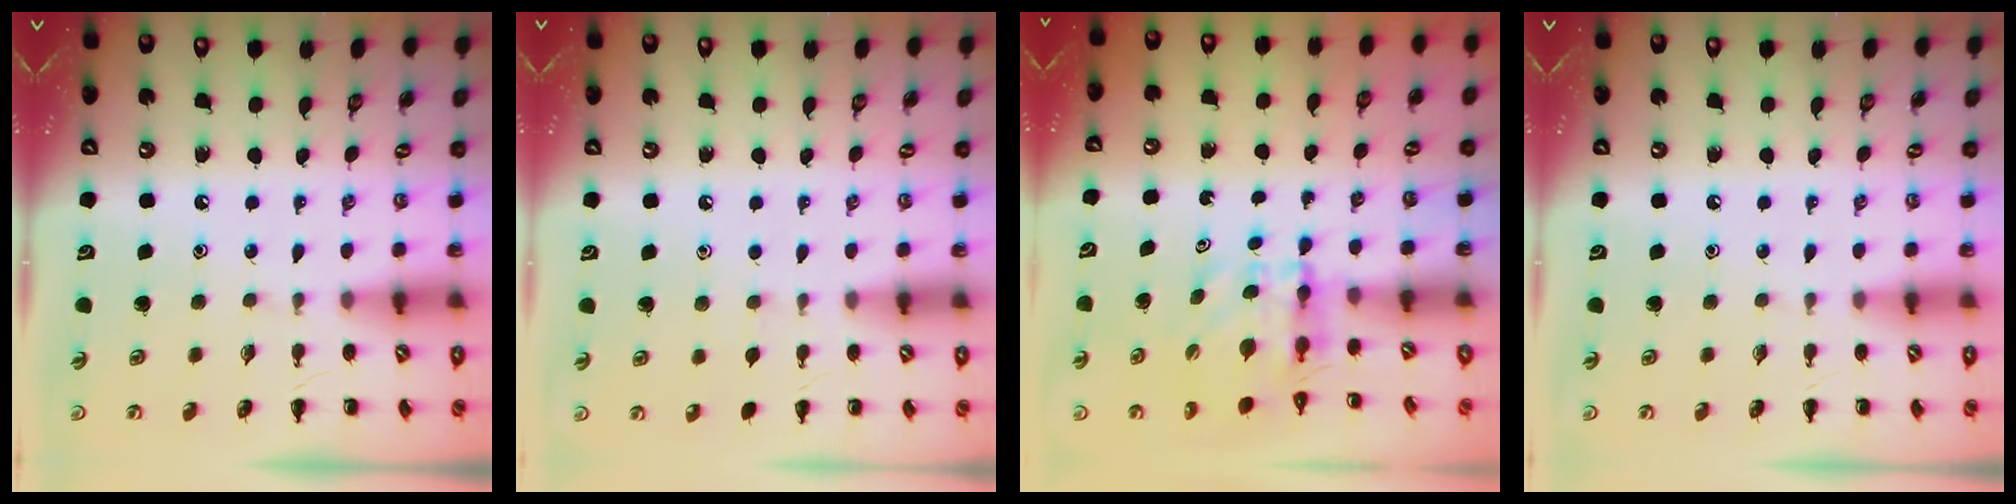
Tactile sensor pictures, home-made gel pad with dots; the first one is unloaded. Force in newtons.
{"total": 2.5, "press": 2.2, "slide": 1.2}
{"total": 4.1, "press": 4.1, "slide": 0.0}
{"total": 0.0}